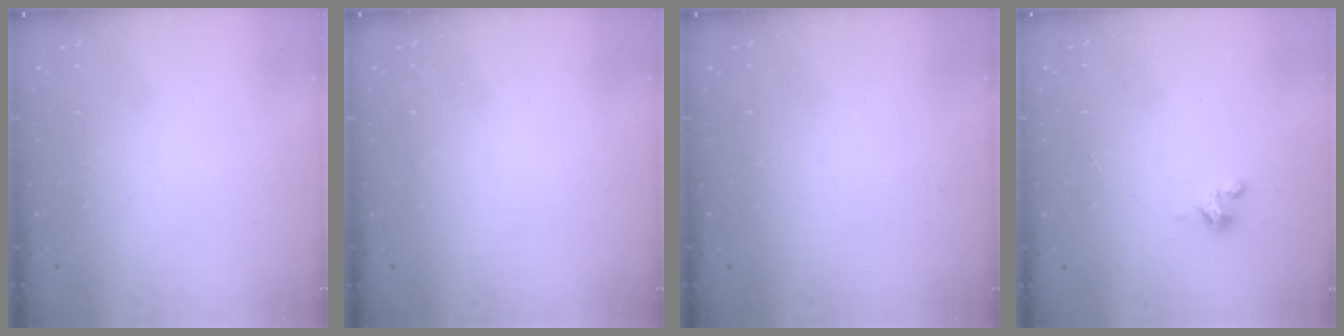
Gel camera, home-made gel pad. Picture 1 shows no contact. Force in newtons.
{"total": 0.7, "press": 0.6, "slide": 0.4}
{"total": 0.0}
{"total": 1.8, "press": 1.7, "slide": 0.4}